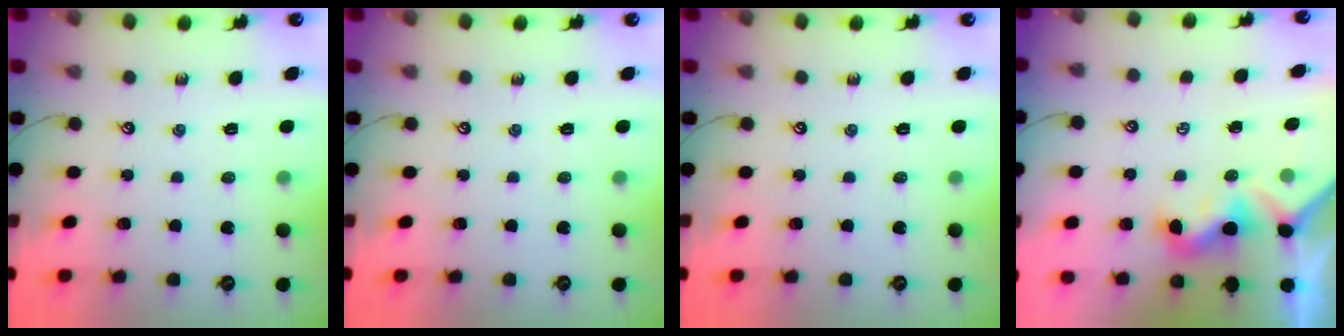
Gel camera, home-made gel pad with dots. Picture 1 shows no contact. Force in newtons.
{"total": 0.0}
{"total": 0.0}
{"total": 1.0, "press": 0.7, "slide": 0.6}